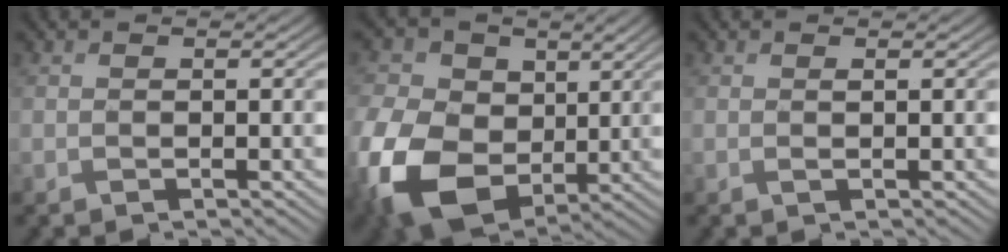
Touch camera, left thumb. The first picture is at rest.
{"total": 14.7, "force": [-1.4, 11.3, 9.3], "torque": [-0.256, -0.019, -0.027]}
{"total": 0.5, "force": [0.2, 0.0, 0.5], "torque": [-0.012, 0.000, 0.003]}